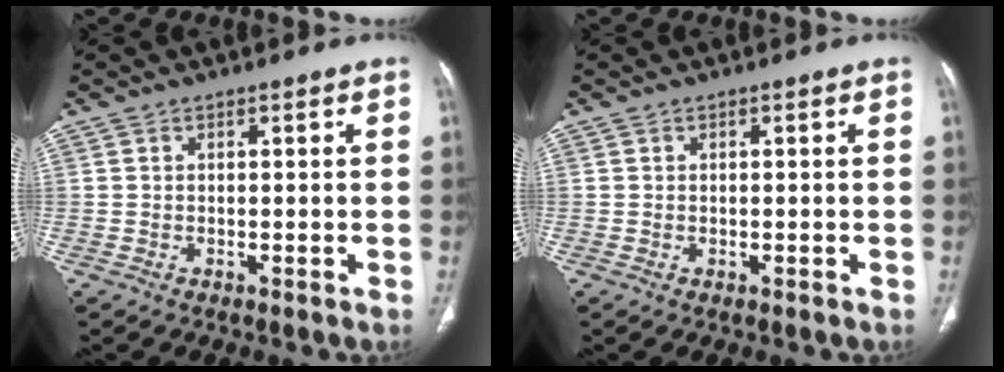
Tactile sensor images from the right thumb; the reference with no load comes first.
{"total": 0.0}